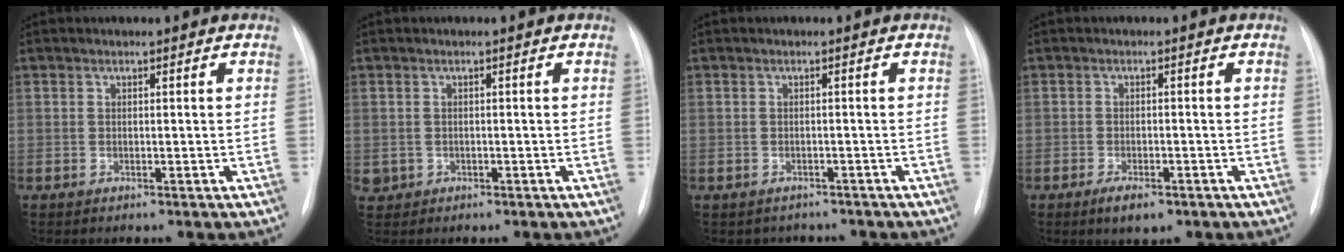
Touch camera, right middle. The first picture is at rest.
{"total": 1.5, "force": [-0.3, 1.5, 0.2], "torque": [-0.001, 0.004, 0.001]}
{"total": 3.0, "force": [-2.5, 1.6, -0.2], "torque": [-0.001, 0.012, -0.032]}
{"total": 3.4, "force": [-2.1, 1.3, 2.4], "torque": [-0.045, -0.003, -0.029]}